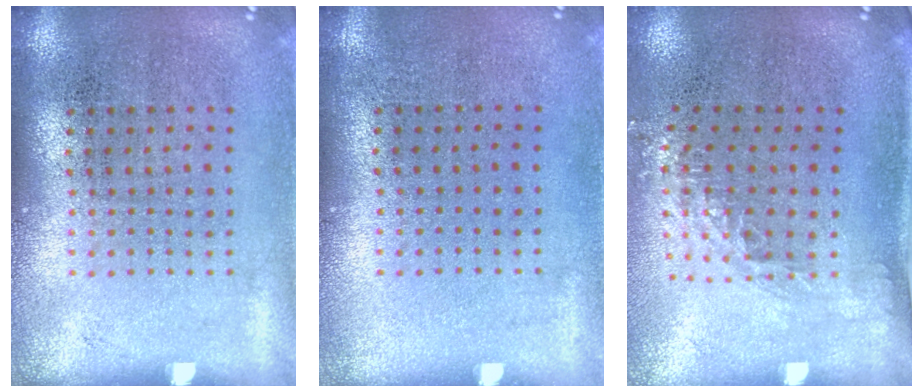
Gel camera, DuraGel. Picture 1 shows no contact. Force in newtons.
{"total": 0.0}
{"total": 1.4, "press": 1.0, "slide": 1.0}